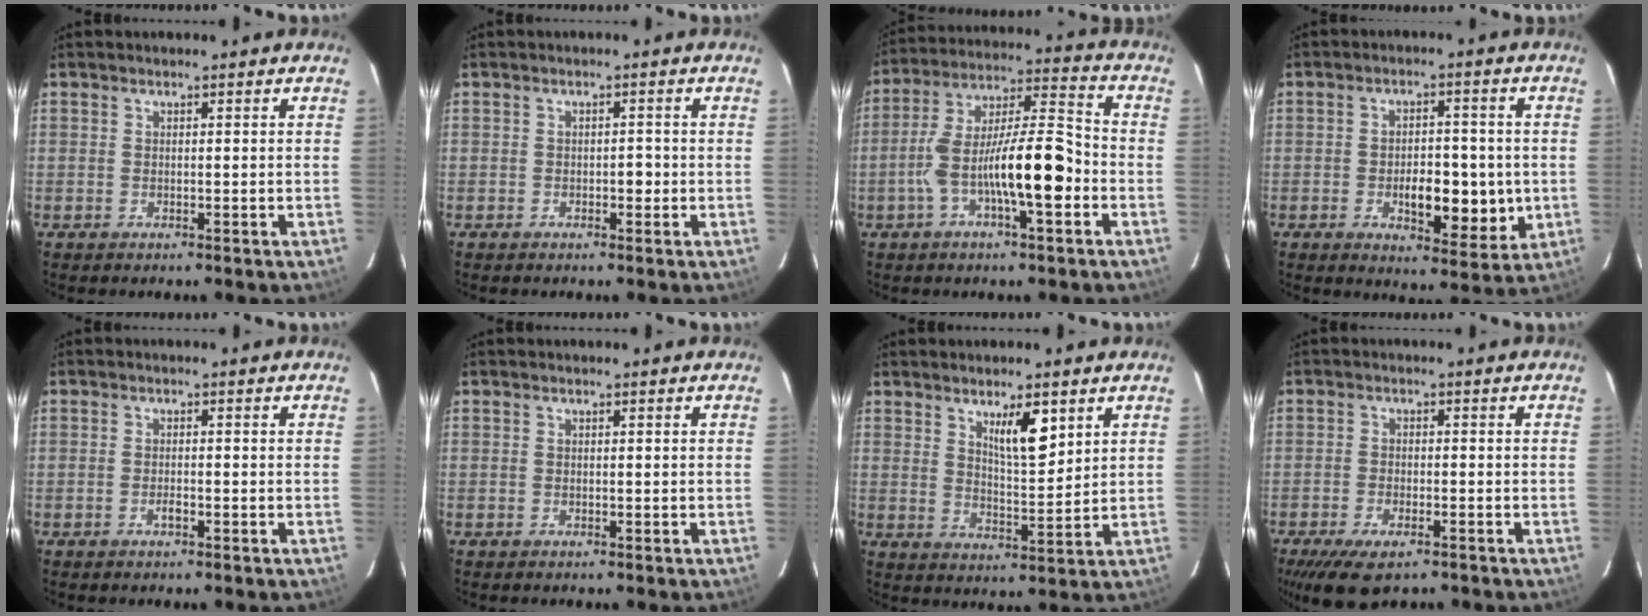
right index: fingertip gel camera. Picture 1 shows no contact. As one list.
[{"total": 1.6, "force": [-0.5, 0.8, 1.3], "torque": [-0.017, 0.004, -0.009]}, {"total": 14.6, "force": [-4.2, 2.6, 13.8], "torque": [-0.253, 0.021, -0.071]}, {"total": 10.0, "force": [-1.7, 4.4, 8.8], "torque": [-0.126, 0.001, -0.019]}, {"total": 1.4, "force": [-0.7, 0.4, 1.1], "torque": [-0.023, 0.001, -0.012]}, {"total": 0.0}, {"total": 6.7, "force": [3.6, 1.5, 5.4], "torque": [-0.093, -0.007, 0.064]}, {"total": 8.6, "force": [-6.0, 3.1, 5.3], "torque": [-0.090, -0.013, -0.100]}]